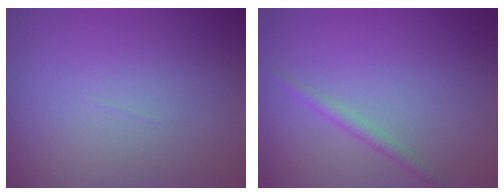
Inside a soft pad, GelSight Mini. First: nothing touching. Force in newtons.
{"total": 1.3, "press": 1.3, "slide": 0.1}